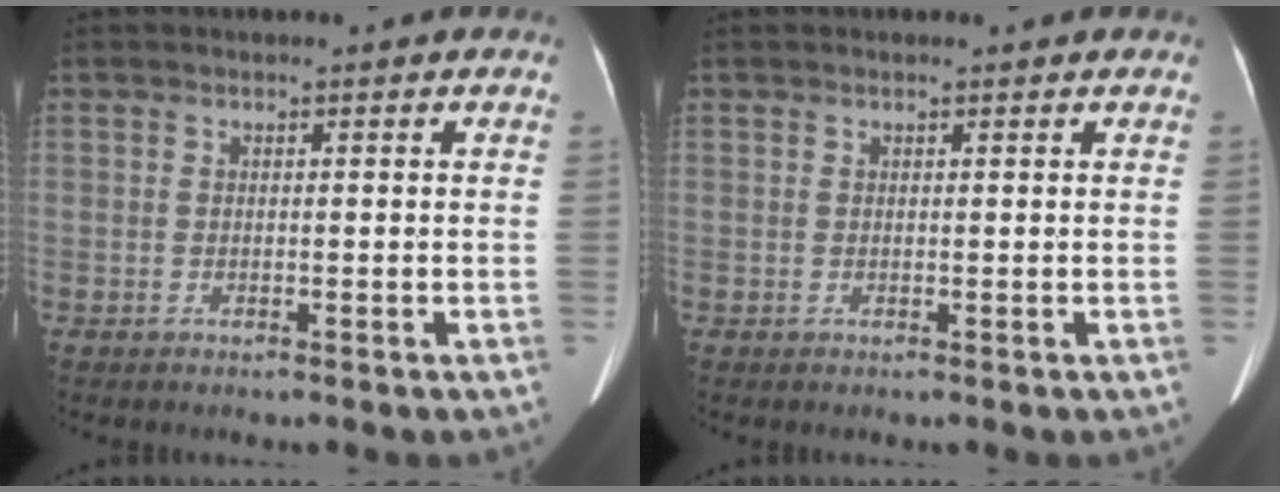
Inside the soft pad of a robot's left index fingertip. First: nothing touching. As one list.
[{"total": 0.6, "force": [0.5, 0.1, 0.2], "torque": [-0.007, 0.005, 0.009]}]